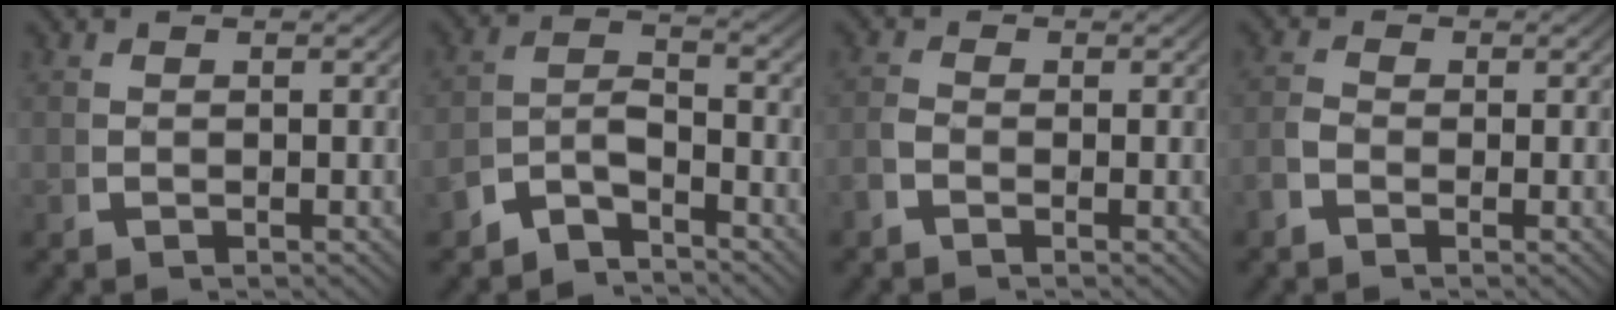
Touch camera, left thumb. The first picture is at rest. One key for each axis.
{"total": 4.5, "fx": -2.8, "fy": 2.6, "fz": 2.3, "tx": -0.042, "ty": -0.018, "tz": -0.049}
{"total": 1.6, "fx": -0.7, "fy": 1.3, "fz": 0.7, "tx": -0.010, "ty": -0.001, "tz": -0.021}
{"total": 2.0, "fx": -0.7, "fy": 1.7, "fz": 0.8, "tx": -0.012, "ty": -0.002, "tz": -0.021}